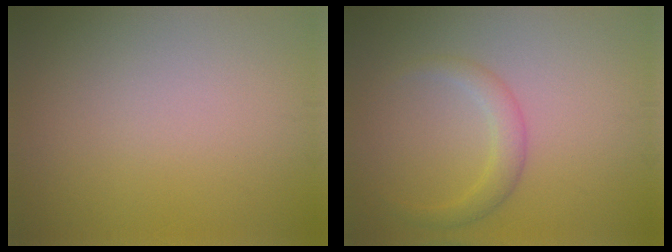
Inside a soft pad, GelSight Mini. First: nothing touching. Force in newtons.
{"total": 2.1, "press": 2.1, "slide": 0.1}